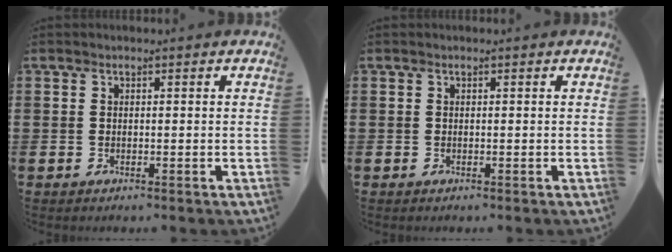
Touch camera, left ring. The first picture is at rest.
{"total": 0.0}